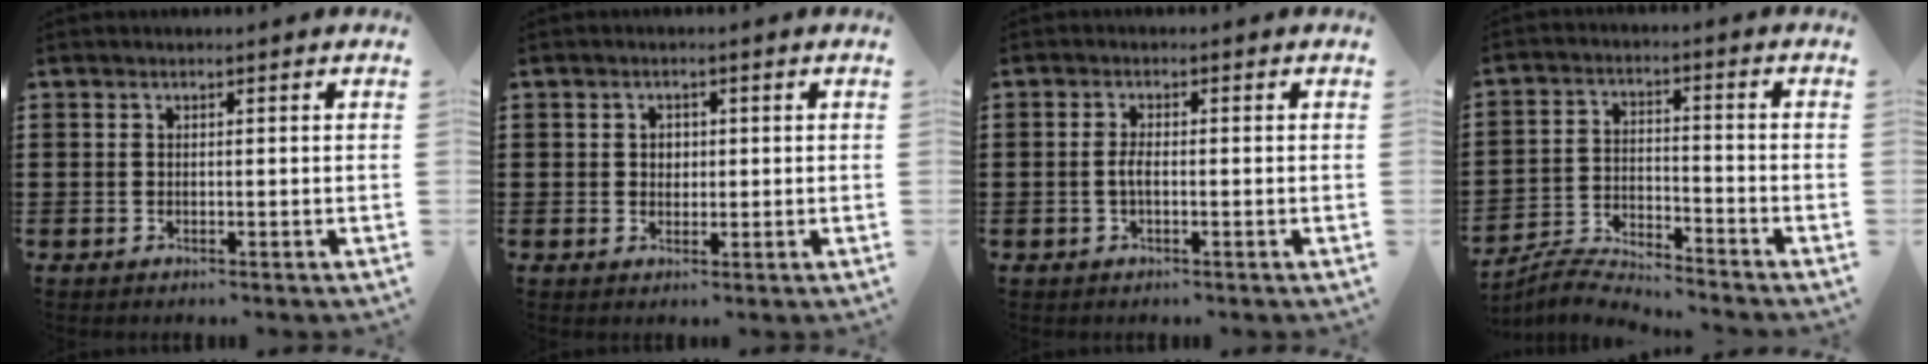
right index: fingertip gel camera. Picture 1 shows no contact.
{"total": 1.6, "force": [0.2, 1.4, 0.6], "torque": [-0.016, 0.011, 0.001]}
{"total": 2.0, "force": [-0.4, 0.6, 1.9], "torque": [-0.043, -0.002, -0.010]}
{"total": 5.0, "force": [-5.0, 0.1, 0.5], "torque": [-0.026, 0.001, -0.104]}